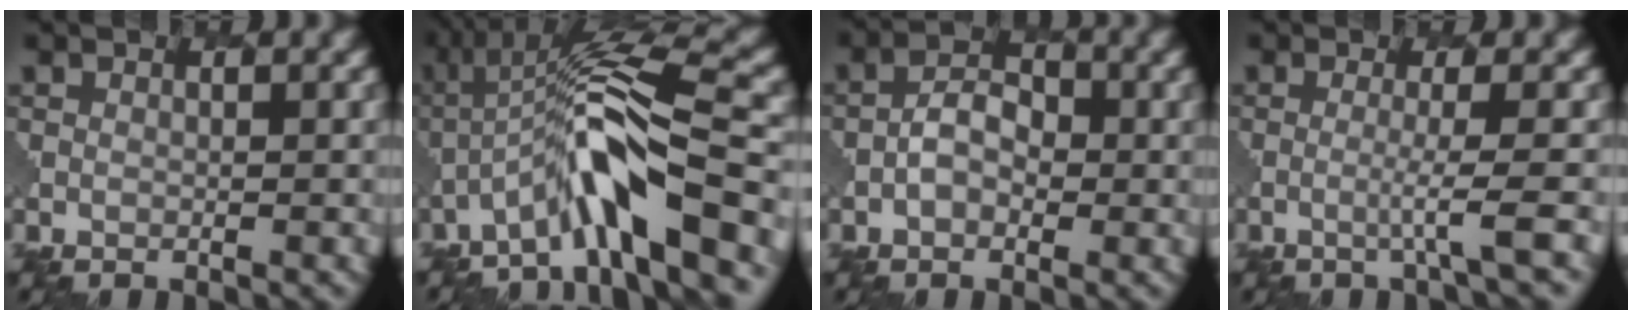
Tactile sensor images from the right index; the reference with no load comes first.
{"total": 8.2, "force": [-3.8, 1.5, 7.2], "torque": [-0.126, 0.017, -0.069]}
{"total": 2.6, "force": [-0.7, 1.7, 1.8], "torque": [-0.029, 0.007, -0.015]}
{"total": 2.3, "force": [-0.7, 0.0, 2.2], "torque": [-0.031, 0.000, -0.025]}